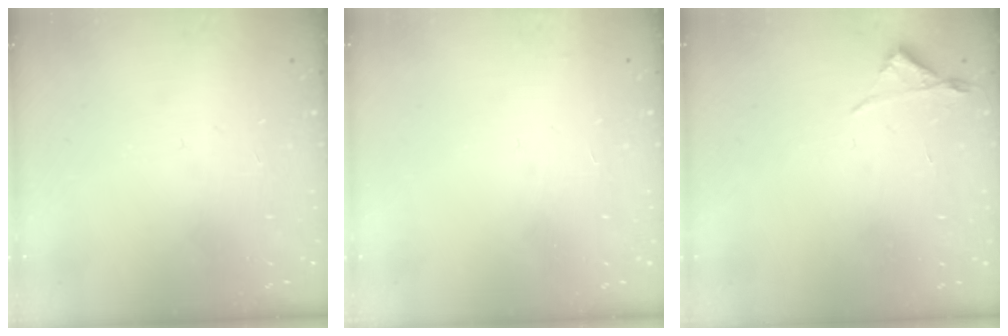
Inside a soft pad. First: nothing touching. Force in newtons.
{"total": 3.4, "press": 3.4, "slide": 0.1}
{"total": 3.0, "press": 2.9, "slide": 0.5}